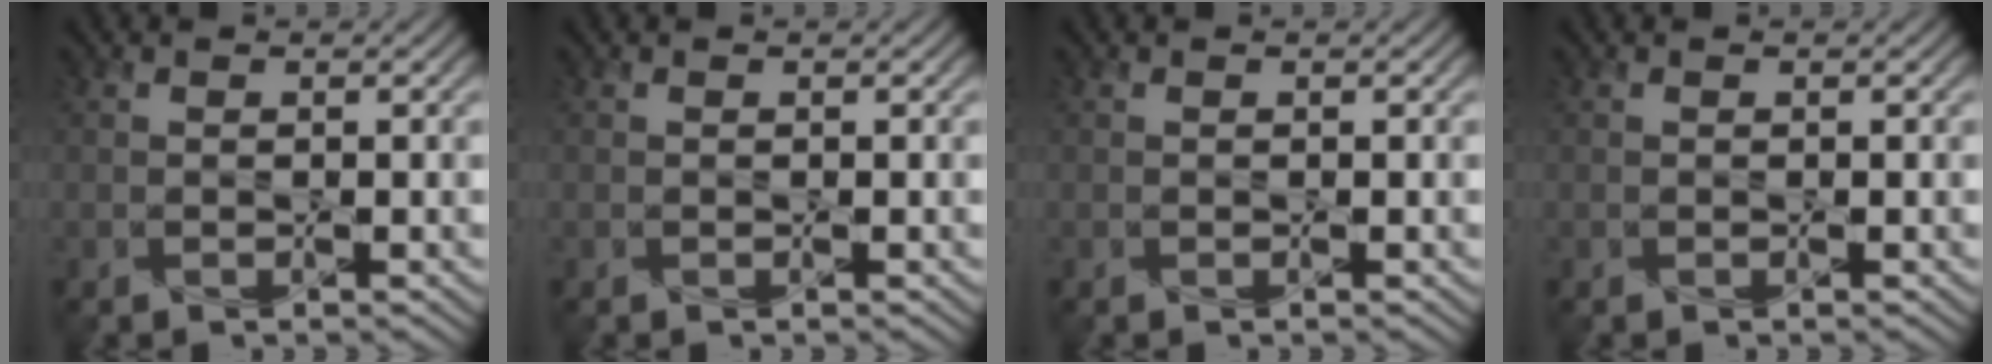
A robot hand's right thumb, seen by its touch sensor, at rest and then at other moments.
{"total": 0.0}
{"total": 0.0}
{"total": 0.0}